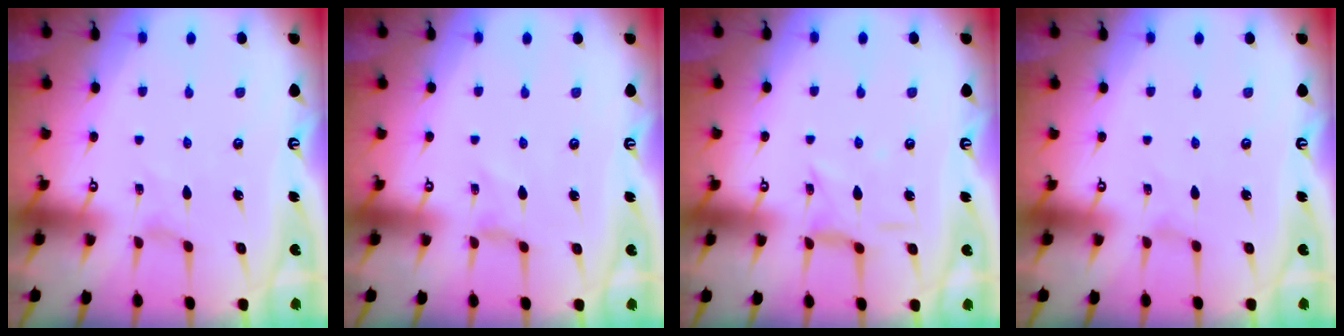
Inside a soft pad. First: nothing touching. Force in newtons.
{"total": 0.0}
{"total": 2.9, "press": 2.8, "slide": 0.5}
{"total": 0.0}